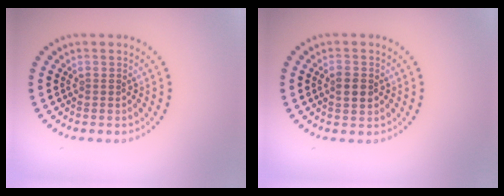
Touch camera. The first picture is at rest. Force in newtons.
{"total": 2.3, "press": 2.3, "slide": 0.0}